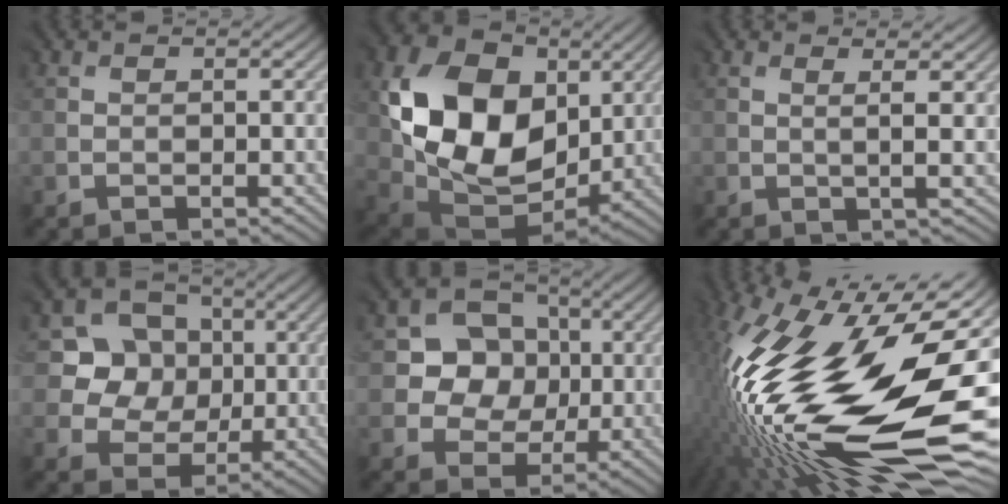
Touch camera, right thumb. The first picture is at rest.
{"total": 15.5, "force": [2.8, 11.5, 10.0], "torque": [-0.207, 0.001, 0.058]}
{"total": 2.2, "force": [0.7, 0.2, 2.1], "torque": [-0.037, 0.006, 0.011]}
{"total": 7.0, "force": [1.4, 6.5, 2.2], "torque": [-0.049, 0.003, 0.013]}
{"total": 7.1, "force": [1.1, 6.5, 2.7], "torque": [-0.046, 0.004, 0.007]}
{"total": 21.7, "force": [-0.8, 10.1, 19.2], "torque": [-0.398, -0.033, -0.018]}